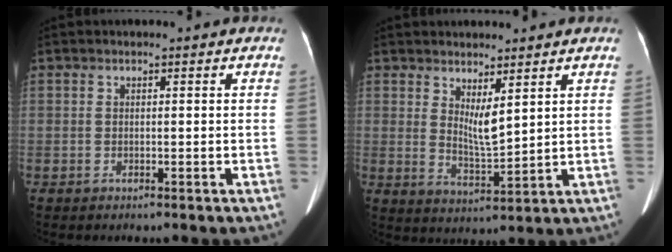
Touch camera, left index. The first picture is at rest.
{"total": 4.5, "force": [2.2, 0.8, 3.8], "torque": [-0.079, -0.020, 0.052]}